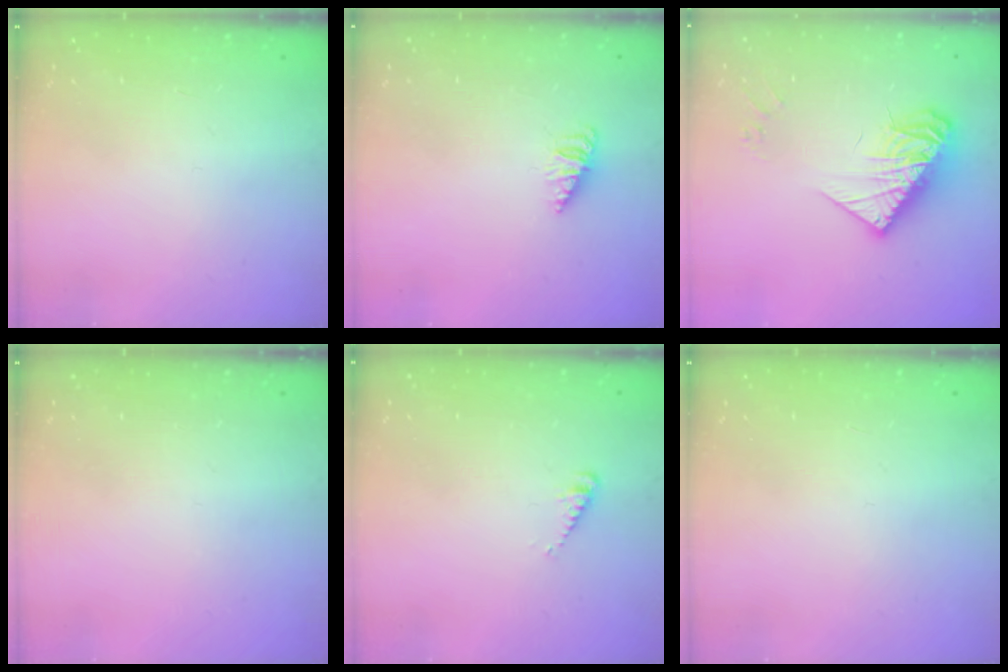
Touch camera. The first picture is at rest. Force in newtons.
{"total": 1.8, "press": 1.8, "slide": 0.4}
{"total": 15.6, "press": 15.5, "slide": 1.9}
{"total": 0.0}
{"total": 2.7, "press": 2.7, "slide": 0.3}
{"total": 0.0}